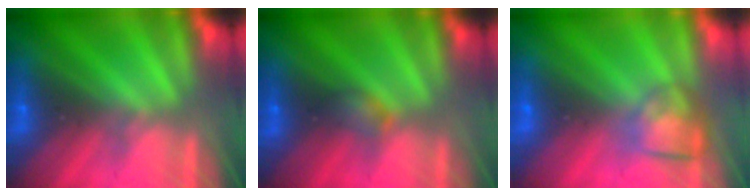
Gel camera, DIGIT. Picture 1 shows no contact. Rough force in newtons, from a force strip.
{"total": 2.2}
{"total": 2.9}